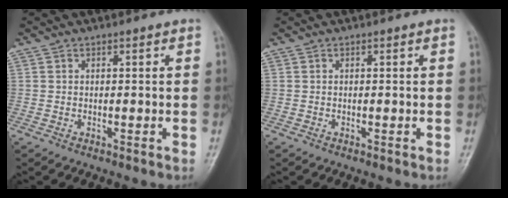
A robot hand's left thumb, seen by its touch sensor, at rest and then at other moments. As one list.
[{"total": 0.0}]